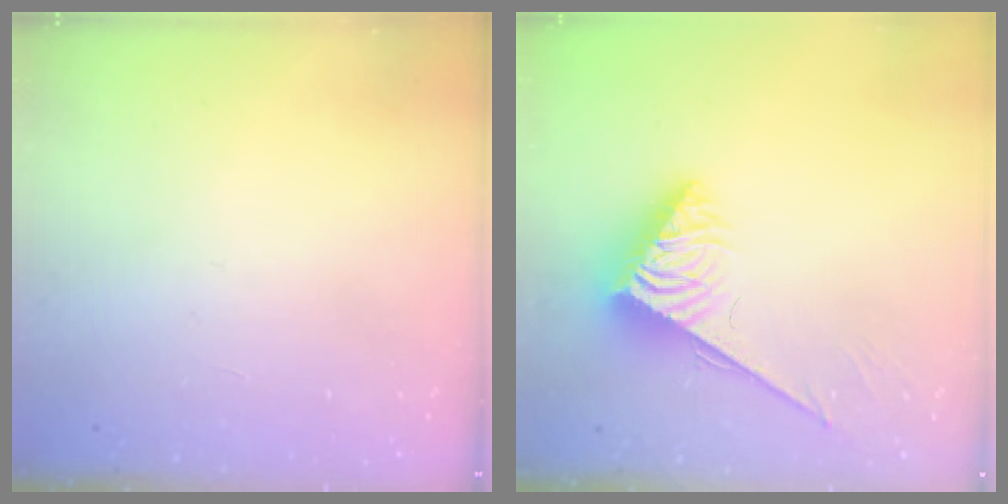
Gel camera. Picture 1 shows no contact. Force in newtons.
{"total": 3.8, "press": 3.8, "slide": 0.4}